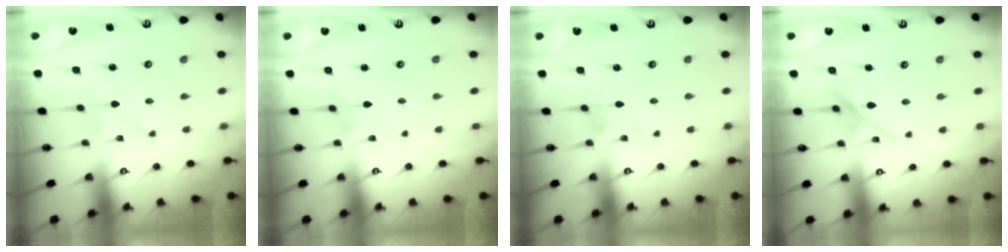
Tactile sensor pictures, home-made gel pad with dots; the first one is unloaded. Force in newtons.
{"total": 1.4, "press": 1.4, "slide": 0.1}
{"total": 1.6, "press": 1.6, "slide": 0.1}
{"total": 9.7, "press": 9.7, "slide": 0.7}